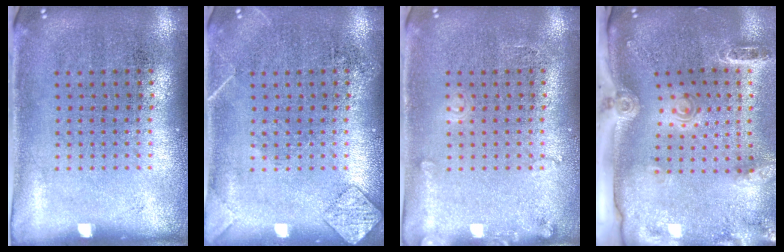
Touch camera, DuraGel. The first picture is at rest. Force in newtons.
{"total": 1.6, "press": 1.6, "slide": 0.2}
{"total": 1.3, "press": 1.3, "slide": 0.1}
{"total": 2.8, "press": 2.1, "slide": 1.9}